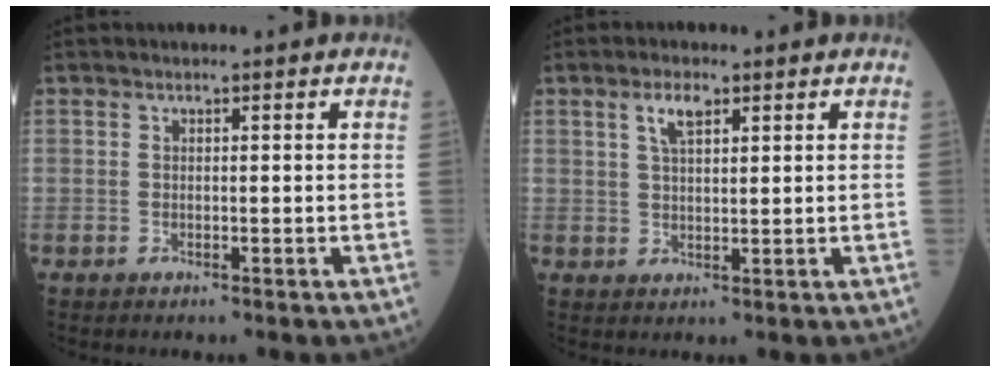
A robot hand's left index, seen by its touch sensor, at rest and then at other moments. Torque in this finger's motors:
{"motor_torque": [0.54, -0.72, 0.30, 0.08]}